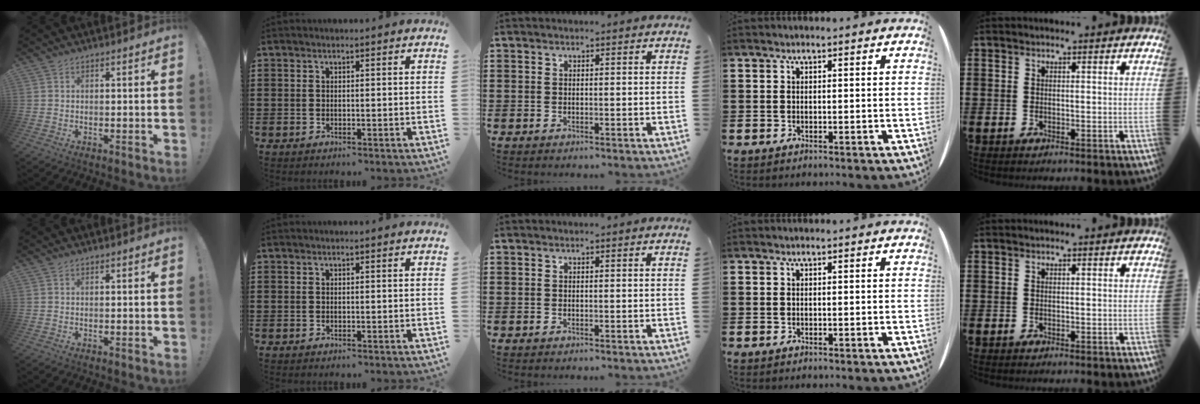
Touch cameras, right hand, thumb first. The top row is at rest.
{}